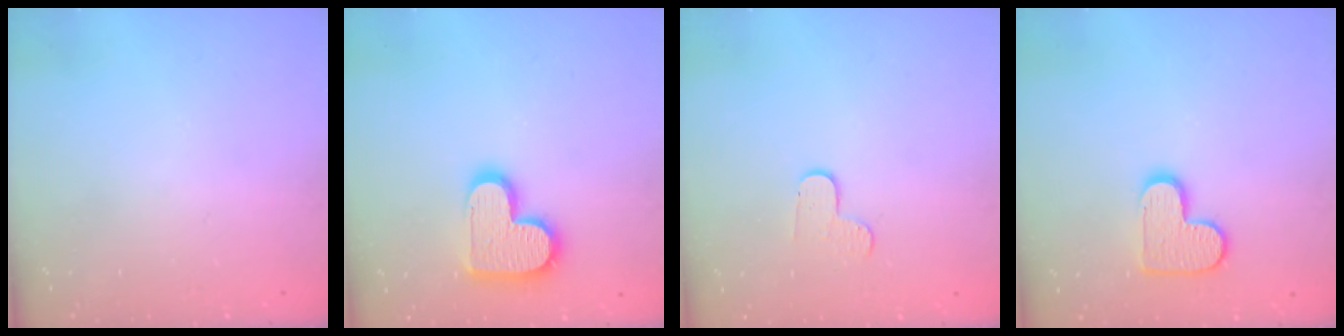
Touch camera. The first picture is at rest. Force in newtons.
{"total": 14.2, "press": 14.2, "slide": 0.9}
{"total": 6.2, "press": 6.2, "slide": 0.6}
{"total": 11.4, "press": 11.3, "slide": 0.6}